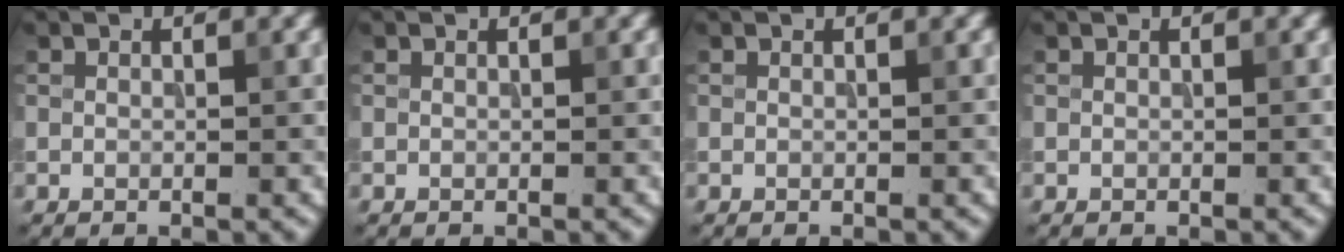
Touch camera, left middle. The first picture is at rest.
{"total": 0.0}
{"total": 0.0}
{"total": 0.0}